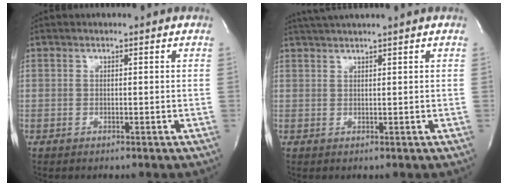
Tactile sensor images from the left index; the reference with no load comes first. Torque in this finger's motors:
{"motor_torque": [0.12, -0.30, 0.00, 0.02]}